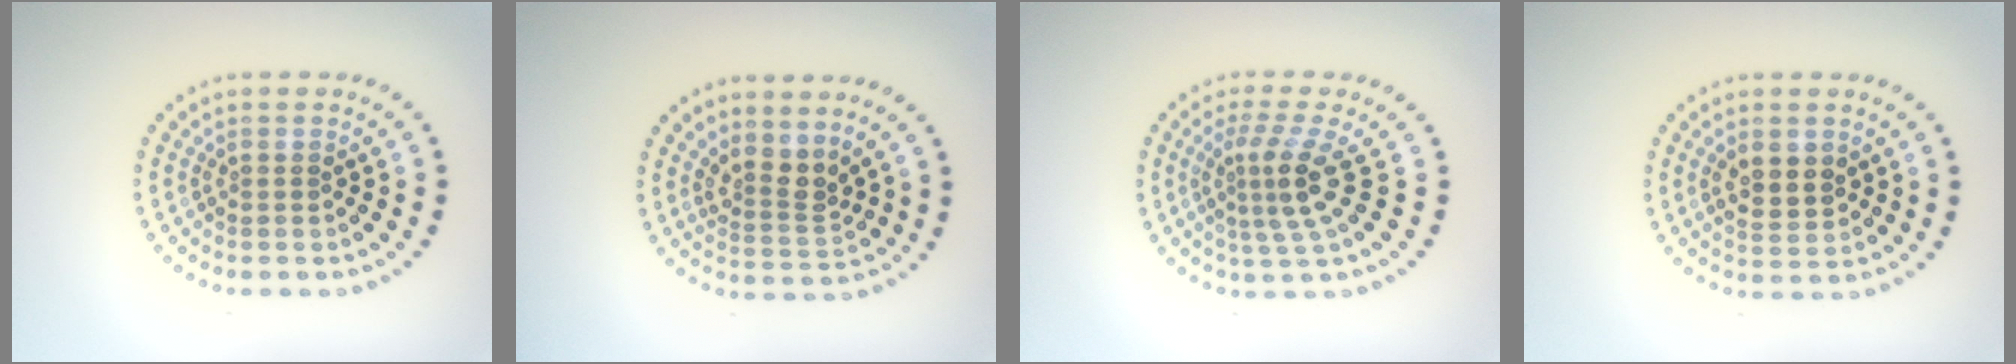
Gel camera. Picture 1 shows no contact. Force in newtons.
{"total": 2.8, "press": 2.0, "slide": 2.0}
{"total": 3.6, "press": 2.6, "slide": 2.6}
{"total": 3.0, "press": 3.0, "slide": 0.1}